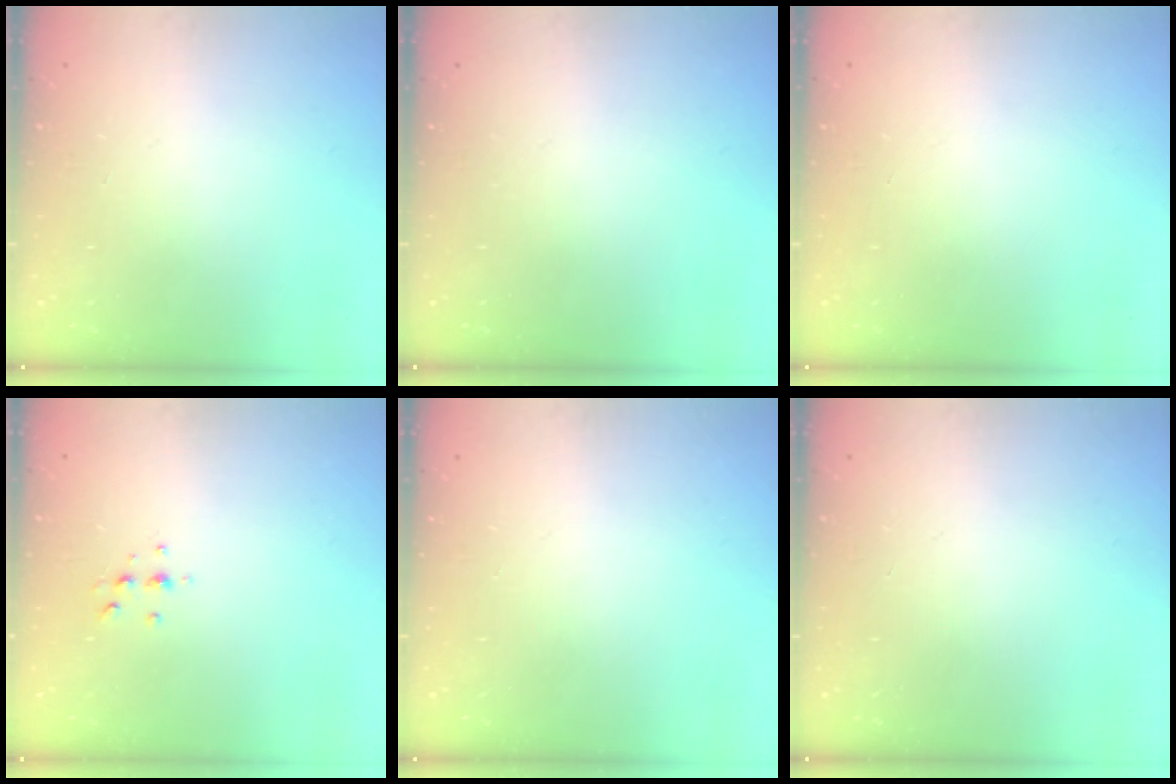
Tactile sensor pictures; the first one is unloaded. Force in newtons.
{"total": 0.0}
{"total": 0.0}
{"total": 4.3, "press": 4.2, "slide": 1.1}
{"total": 0.0}
{"total": 0.0}